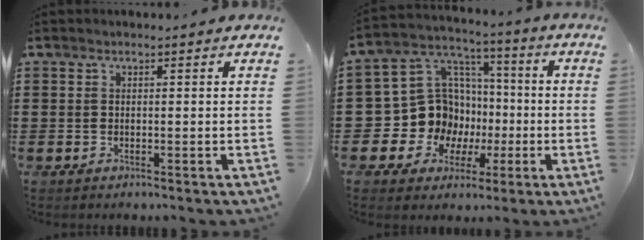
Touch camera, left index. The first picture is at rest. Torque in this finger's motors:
{"motor_torque": [1.21, 0.92, 0.29, 0.06]}